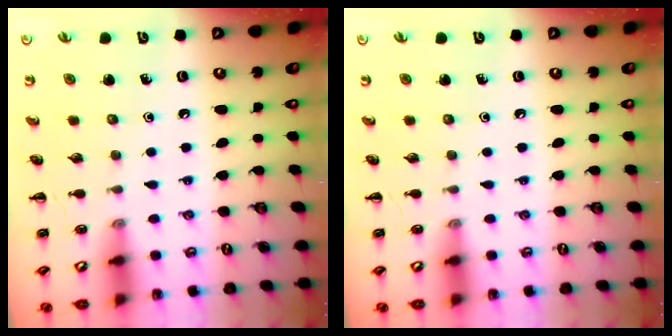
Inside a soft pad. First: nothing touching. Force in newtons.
{"total": 0.0}